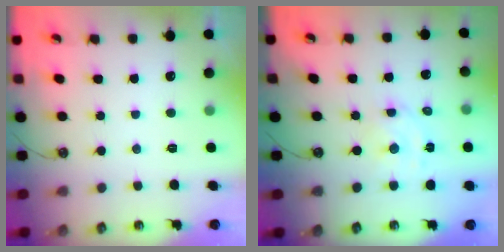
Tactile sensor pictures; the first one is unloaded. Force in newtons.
{"total": 4.7, "press": 4.6, "slide": 0.7}